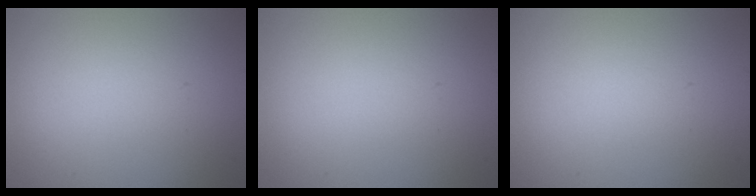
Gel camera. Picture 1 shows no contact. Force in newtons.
{"total": 0.0}
{"total": 0.0}